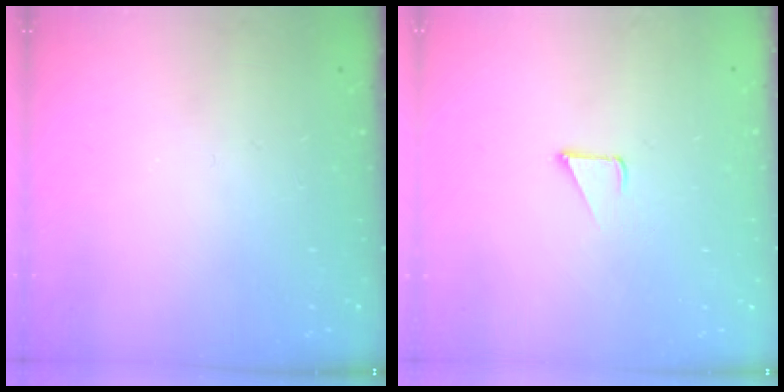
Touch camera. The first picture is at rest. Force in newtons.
{"total": 2.4, "press": 2.4, "slide": 0.2}